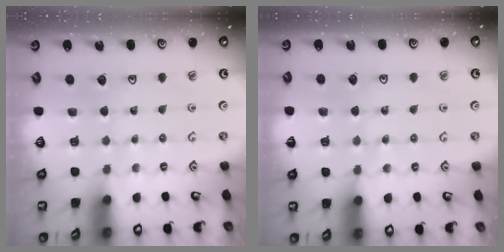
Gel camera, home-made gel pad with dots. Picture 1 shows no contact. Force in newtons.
{"total": 3.2, "press": 3.1, "slide": 0.4}